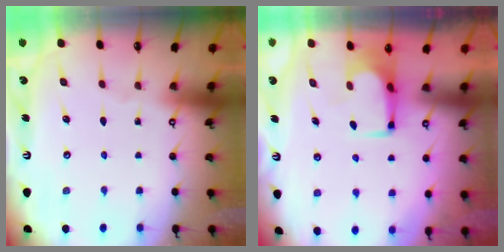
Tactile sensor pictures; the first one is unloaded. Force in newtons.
{"total": 1.5, "press": 1.5, "slide": 0.3}